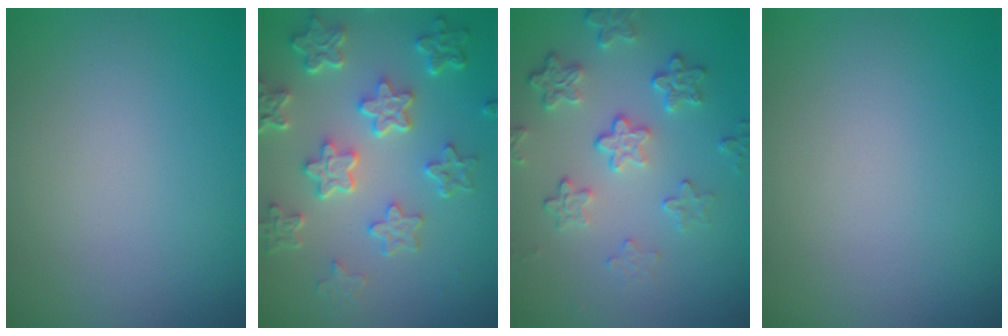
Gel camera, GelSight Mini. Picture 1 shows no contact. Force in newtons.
{"total": 6.4, "press": 4.8, "slide": 4.2}
{"total": 4.6, "press": 3.4, "slide": 3.1}
{"total": 0.0}